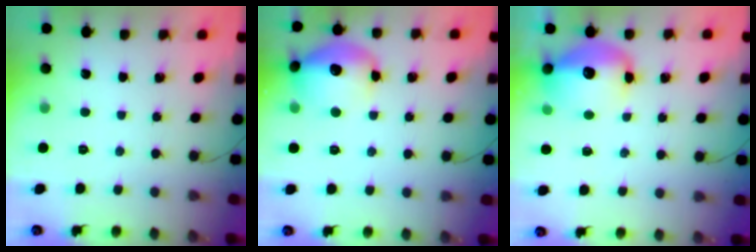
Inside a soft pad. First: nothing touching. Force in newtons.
{"total": 16.6, "press": 16.5, "slide": 1.7}
{"total": 13.5, "press": 13.1, "slide": 3.4}